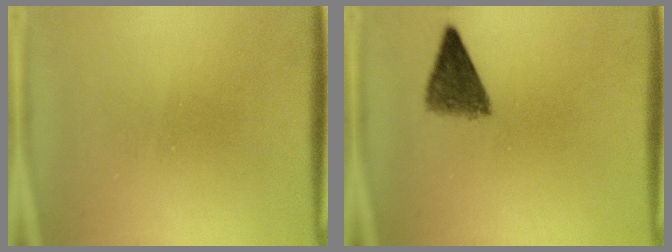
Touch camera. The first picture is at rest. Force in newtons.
{"total": 5.0}